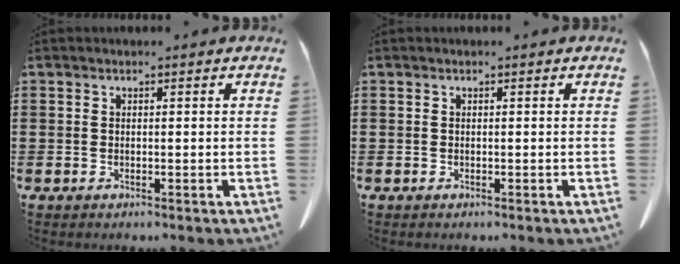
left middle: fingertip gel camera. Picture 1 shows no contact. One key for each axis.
{"total": 0.0}